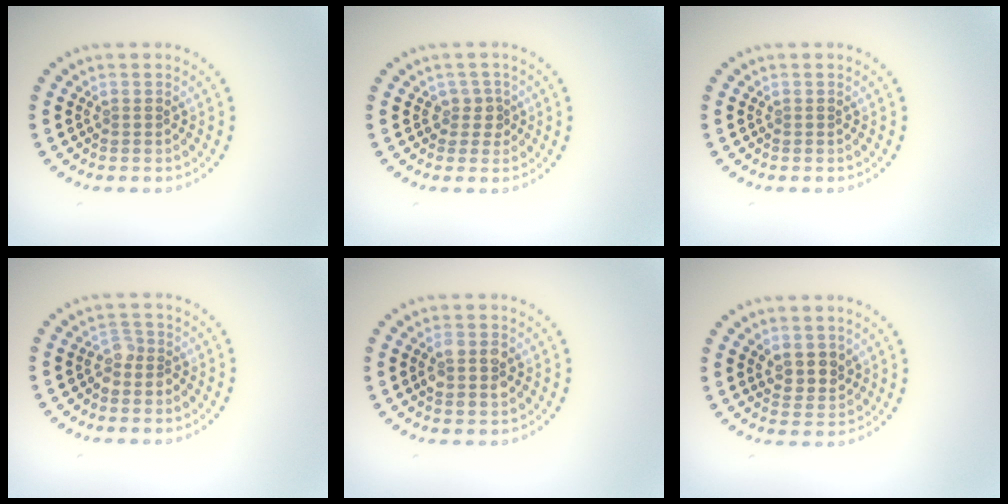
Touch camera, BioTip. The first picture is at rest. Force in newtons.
{"total": 1.7, "press": 1.3, "slide": 1.1}
{"total": 0.0}
{"total": 1.6, "press": 1.3, "slide": 1.0}
{"total": 2.3, "press": 2.2, "slide": 0.2}
{"total": 2.4, "press": 2.2, "slide": 1.0}